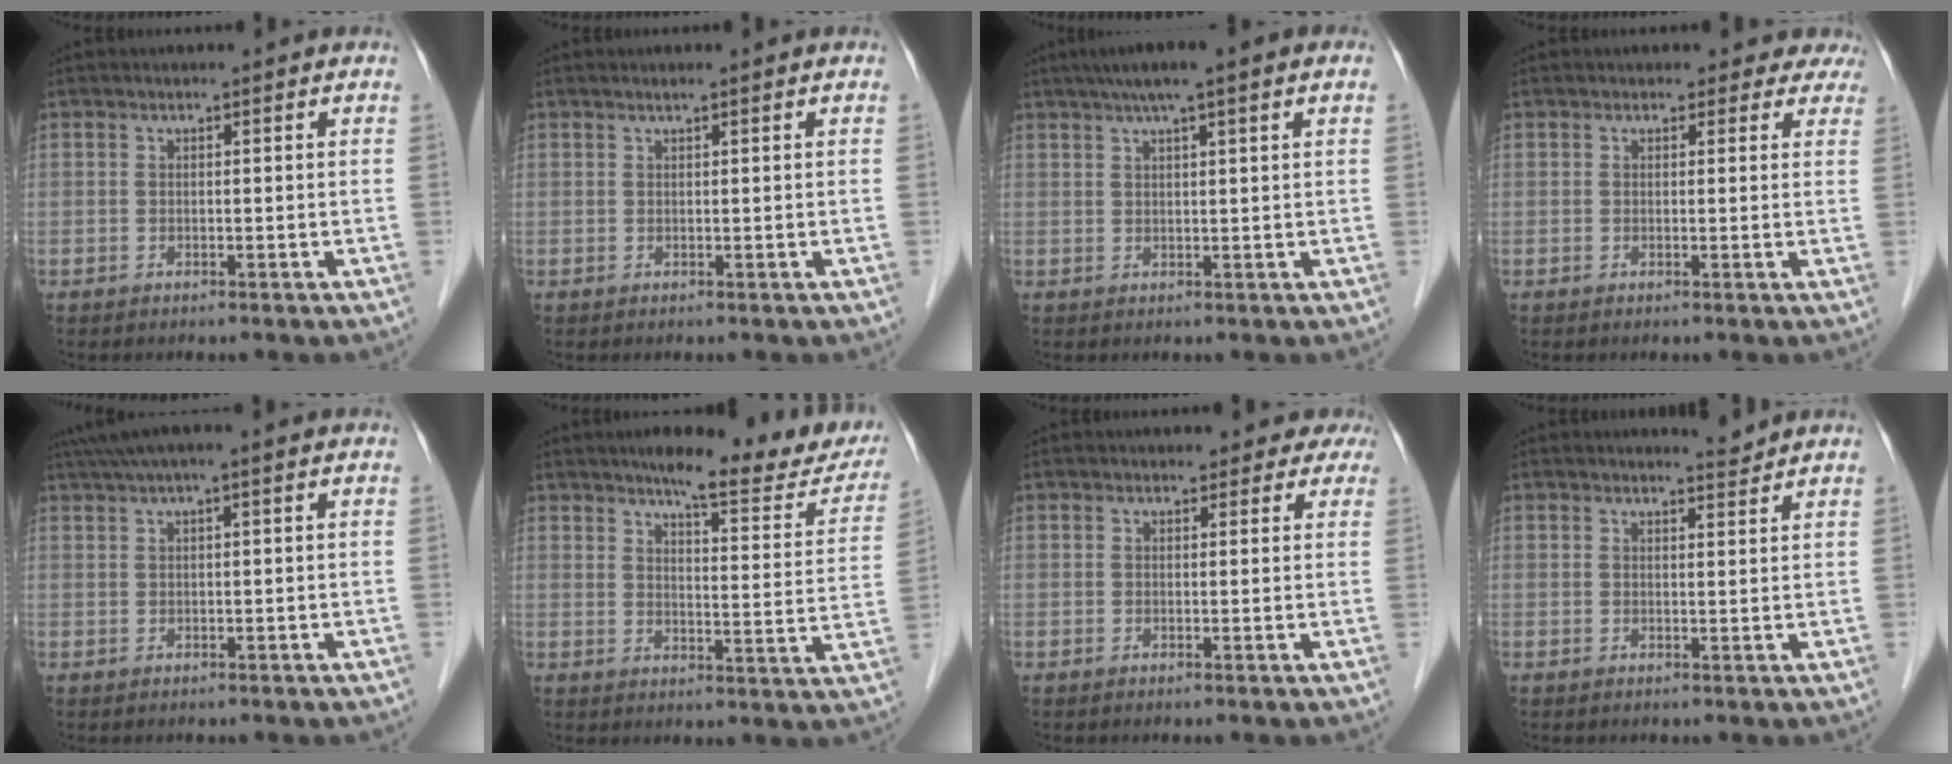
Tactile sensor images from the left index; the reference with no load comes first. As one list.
[{"total": 0.6, "force": [0.5, -0.1, 0.3], "torque": [-0.014, 0.002, 0.012]}, {"total": 7.1, "force": [4.6, 0.3, 5.4], "torque": [-0.084, 0.036, 0.070]}, {"total": 4.6, "force": [4.1, 2.1, -0.5], "torque": [0.033, -0.010, 0.018]}, {"total": 3.3, "force": [1.7, 0.1, 2.9], "torque": [-0.062, 0.031, 0.035]}, {"total": 15.5, "force": [13.1, 3.0, 7.8], "torque": [-0.083, -0.020, 0.152]}, {"total": 4.0, "force": [3.4, 2.2, 0.1], "torque": [0.024, -0.005, 0.015]}, {"total": 1.6, "force": [1.6, -0.3, -0.3], "torque": [-0.007, -0.011, 0.024]}]